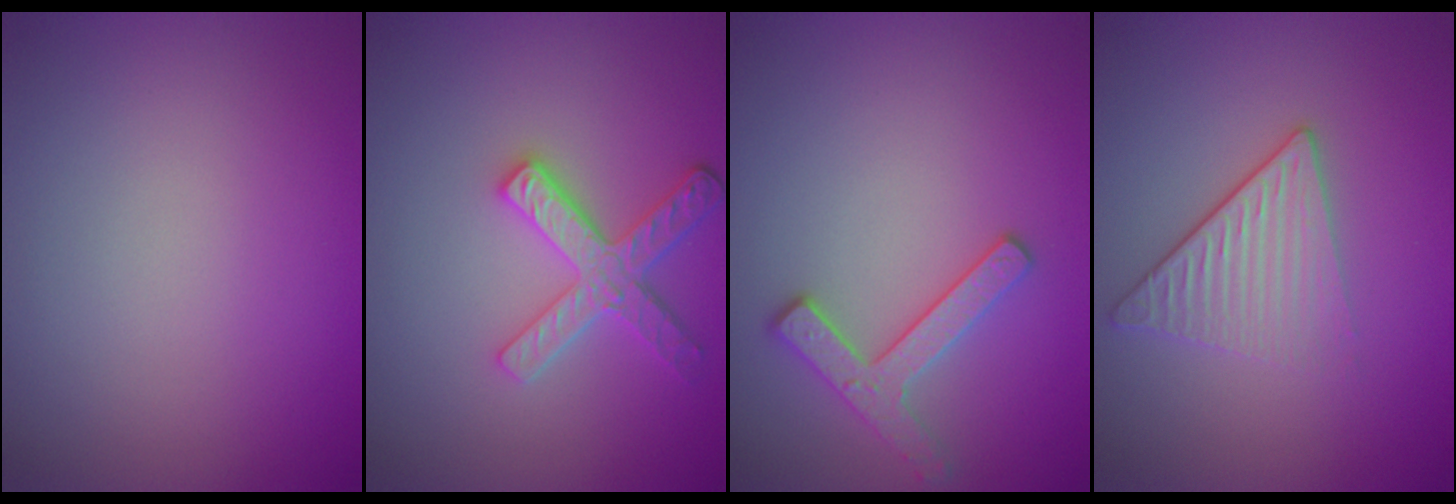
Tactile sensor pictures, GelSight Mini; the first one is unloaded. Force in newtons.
{"total": 3.7, "press": 3.2, "slide": 1.7}
{"total": 2.5, "press": 2.5, "slide": 0.4}
{"total": 3.2, "press": 2.8, "slide": 1.6}